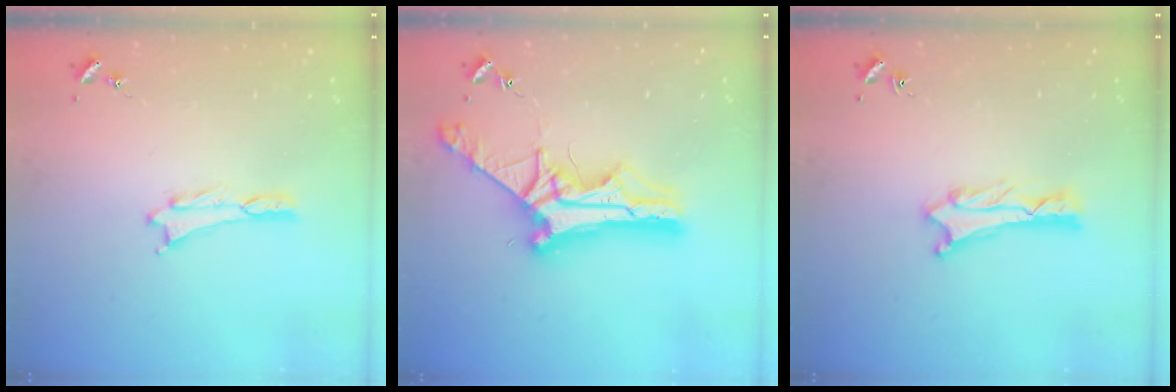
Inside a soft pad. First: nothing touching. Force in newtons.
{"total": 9.8, "press": 9.7, "slide": 0.9}
{"total": 0.7, "press": 0.7, "slide": 0.1}